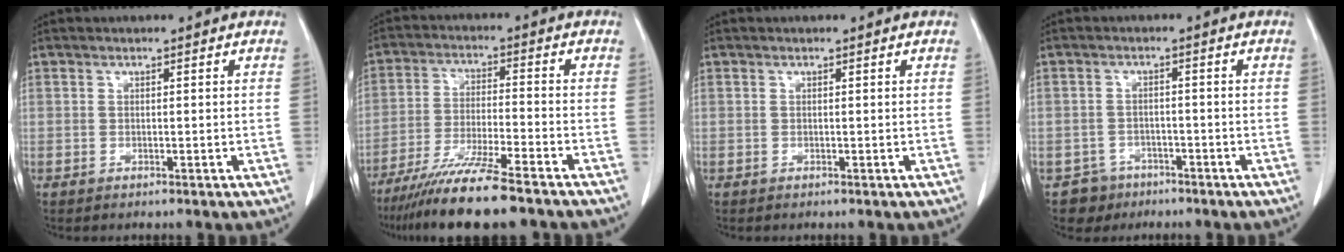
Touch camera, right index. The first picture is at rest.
{"total": 12.9, "force": [-10.2, 0.1, 7.8], "torque": [-0.134, -0.037, -0.170]}
{"total": 0.0}
{"total": 4.0, "force": [-2.7, 2.9, -0.5], "torque": [0.008, 0.010, -0.040]}